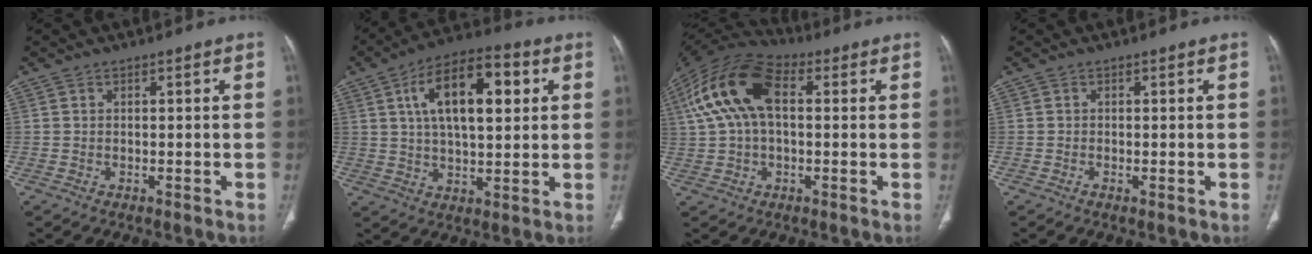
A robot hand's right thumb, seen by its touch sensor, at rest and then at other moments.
{"total": 16.6, "force": [4.8, 7.7, 13.8], "torque": [-0.207, 0.008, 0.075]}
{"total": 16.4, "force": [3.4, 9.2, 13.1], "torque": [-0.258, 0.038, 0.056]}
{"total": 0.6, "force": [-0.2, 0.1, 0.6], "torque": [-0.016, -0.003, -0.006]}